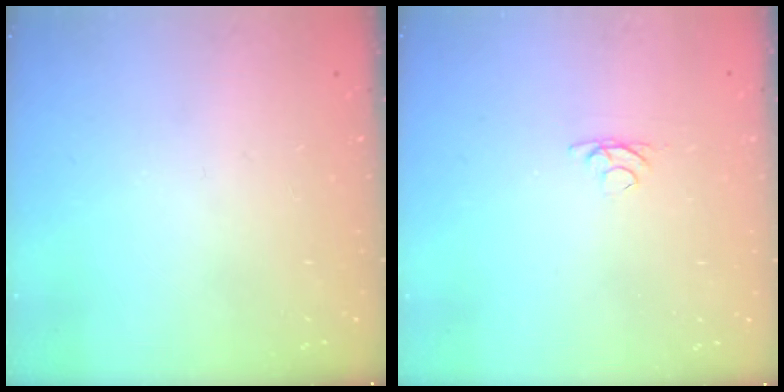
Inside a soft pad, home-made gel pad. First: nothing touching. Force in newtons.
{"total": 2.8, "press": 2.8, "slide": 0.5}